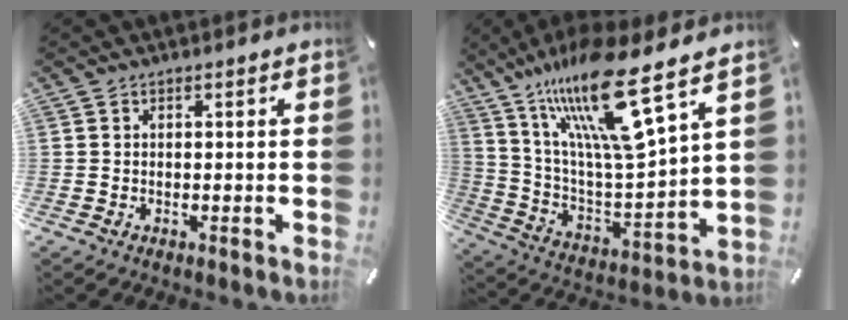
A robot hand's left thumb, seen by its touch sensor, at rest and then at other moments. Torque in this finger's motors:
{"motor_torque": [2.78, 2.23, 1.74, -1.03, 0.60]}